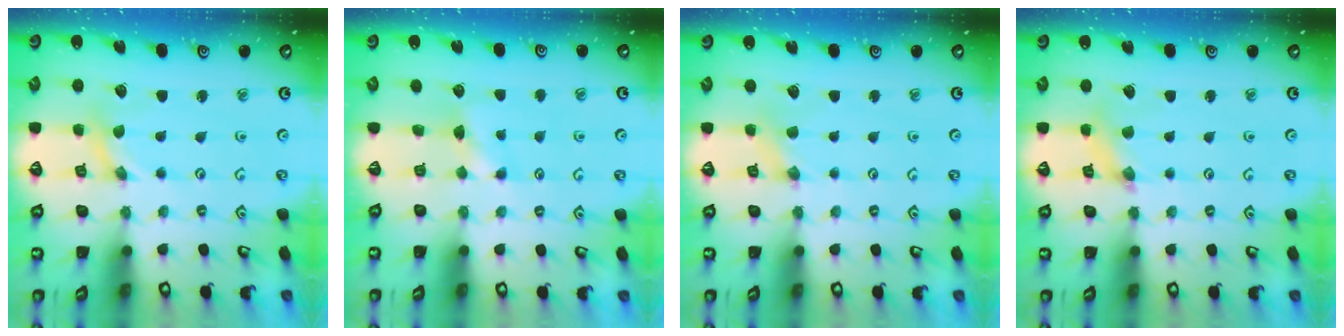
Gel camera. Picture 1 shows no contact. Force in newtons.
{"total": 4.6, "press": 4.5, "slide": 0.8}
{"total": 2.1, "press": 2.1, "slide": 0.3}
{"total": 2.5, "press": 2.4, "slide": 0.3}